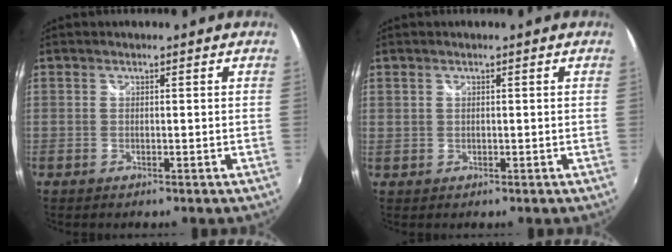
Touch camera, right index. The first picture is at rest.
{"total": 0.8, "force": [0.3, 0.7, 0.2], "torque": [-0.004, 0.002, 0.004]}